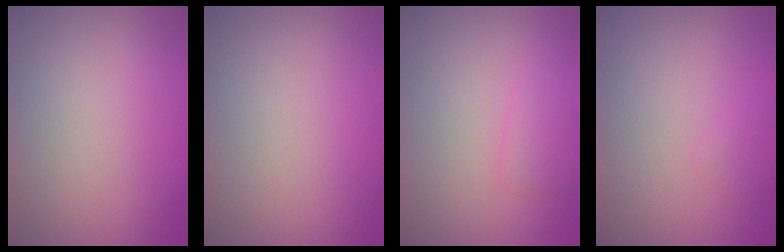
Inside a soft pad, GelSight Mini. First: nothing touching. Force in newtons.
{"total": 0.0}
{"total": 1.7, "press": 1.7, "slide": 0.1}
{"total": 0.5, "press": 0.5, "slide": 0.1}